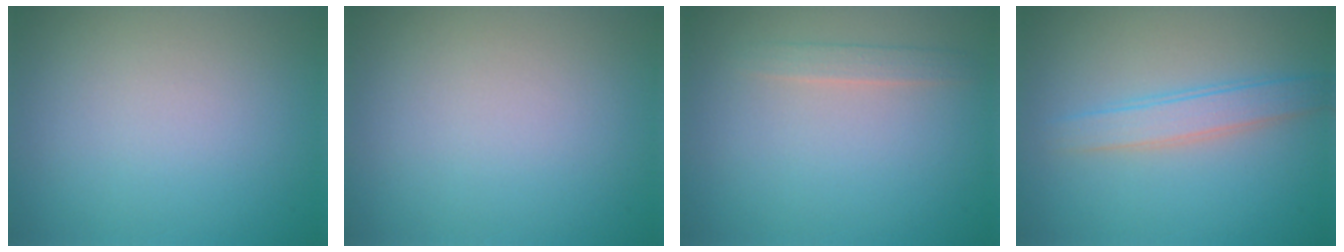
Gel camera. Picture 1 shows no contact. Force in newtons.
{"total": 0.0}
{"total": 1.2, "press": 1.2, "slide": 0.1}
{"total": 2.6, "press": 2.6, "slide": 0.0}